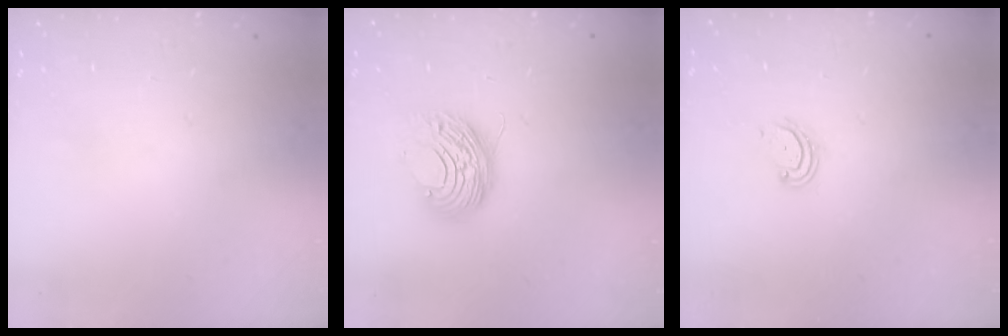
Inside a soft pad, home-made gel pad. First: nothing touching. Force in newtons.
{"total": 10.0, "press": 10.0, "slide": 0.9}
{"total": 3.3, "press": 3.3, "slide": 0.3}